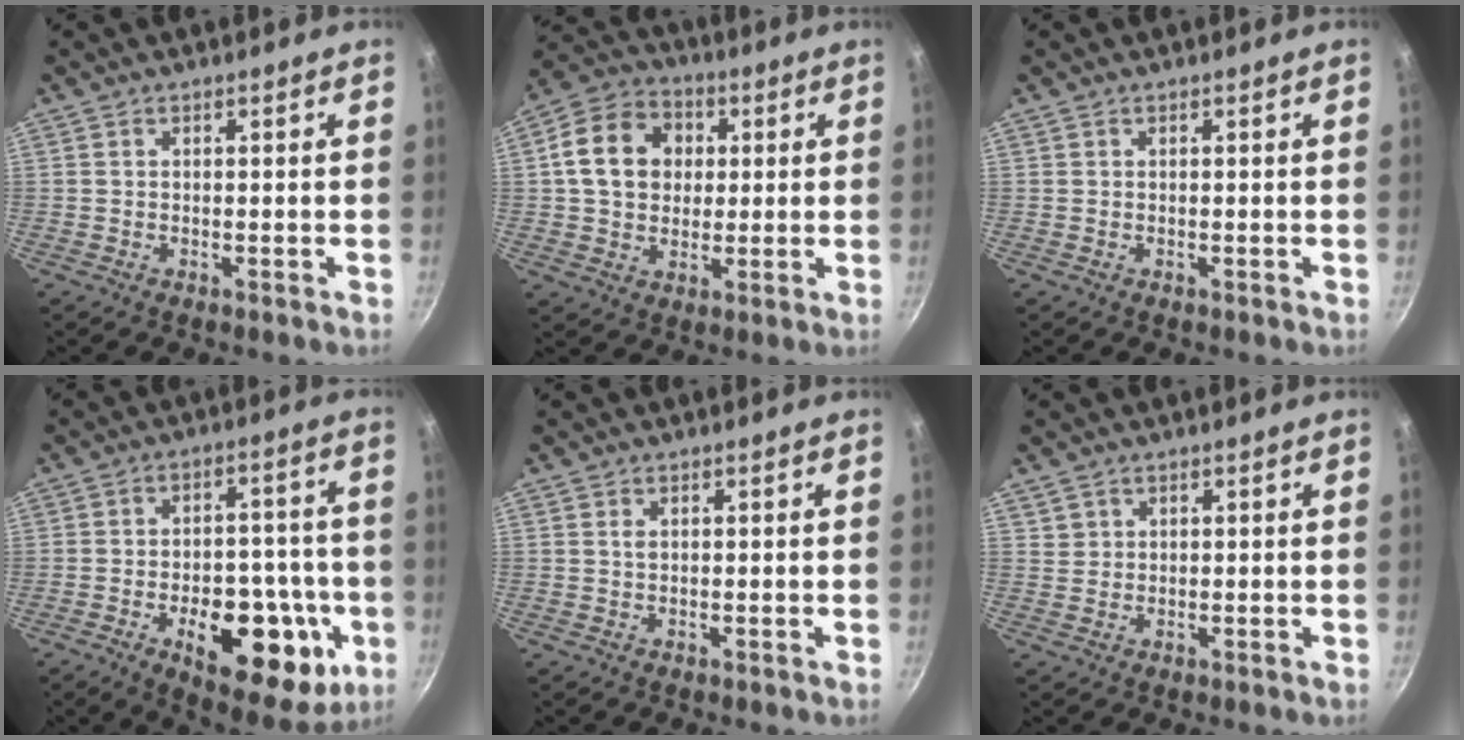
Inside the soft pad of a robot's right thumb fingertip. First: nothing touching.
{"total": 13.5, "force": [2.4, 10.9, 7.6], "torque": [-0.111, 0.016, 0.027]}
{"total": 0.0}
{"total": 21.2, "force": [-7.0, 10.9, 16.8], "torque": [-0.170, 0.022, -0.088]}
{"total": 1.0, "force": [0.3, 0.6, 0.6], "torque": [-0.011, 0.001, 0.004]}
{"total": 1.6, "force": [0.7, 1.4, 0.2], "torque": [0.012, 0.009, 0.013]}